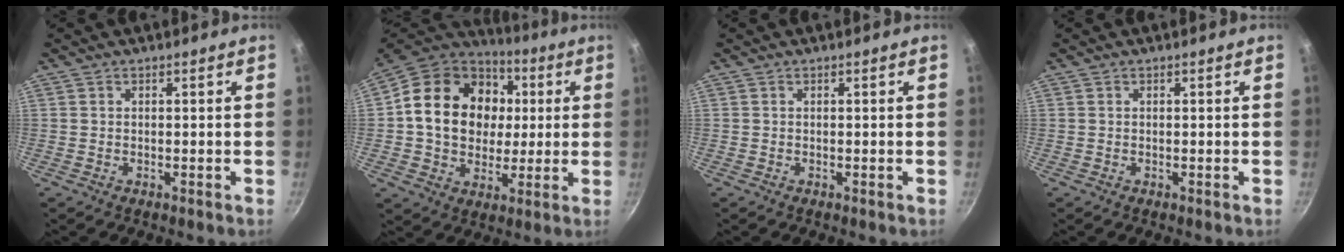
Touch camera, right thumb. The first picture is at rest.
{"total": 21.9, "force": [2.9, 17.4, 13.0], "torque": [-0.206, 0.022, 0.046]}
{"total": 0.0}
{"total": 0.0}